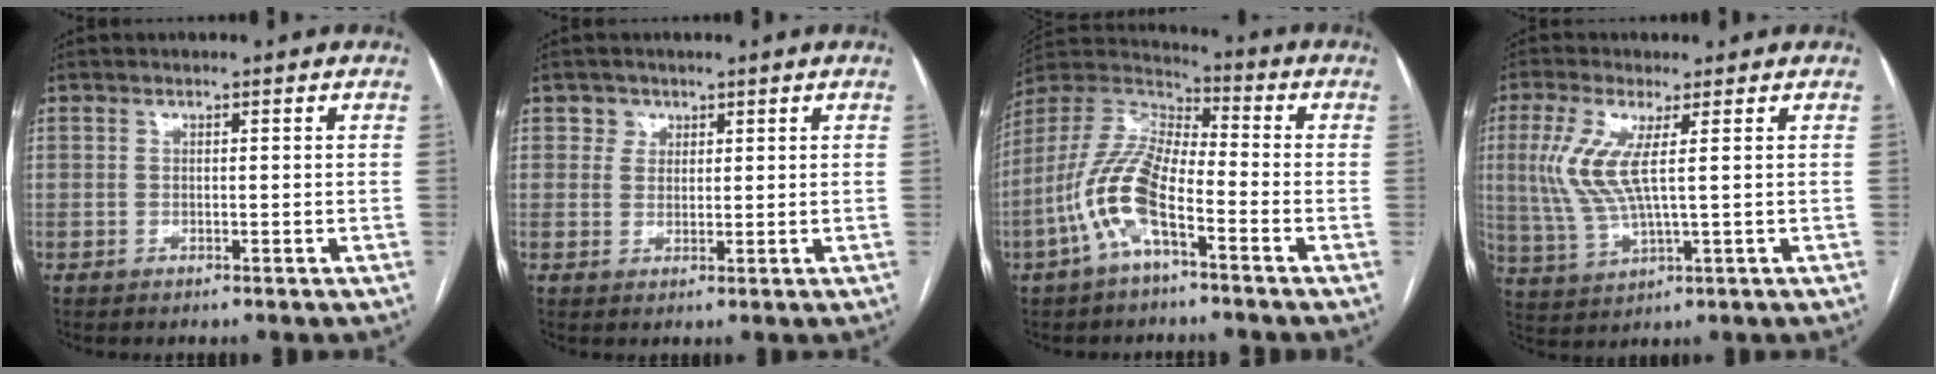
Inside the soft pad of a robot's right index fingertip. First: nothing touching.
{"total": 2.2, "force": [1.2, 1.8, -0.1], "torque": [0.014, 0.001, 0.012]}
{"total": 11.8, "force": [-4.7, 3.6, 10.2], "torque": [-0.232, 0.012, -0.097]}
{"total": 7.9, "force": [1.7, 1.4, 7.6], "torque": [-0.192, 0.000, 0.035]}